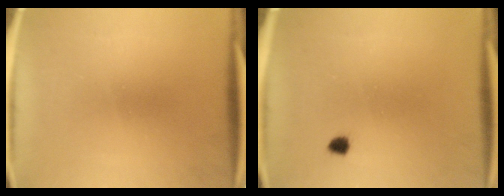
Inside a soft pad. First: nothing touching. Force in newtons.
{"total": 1.2}